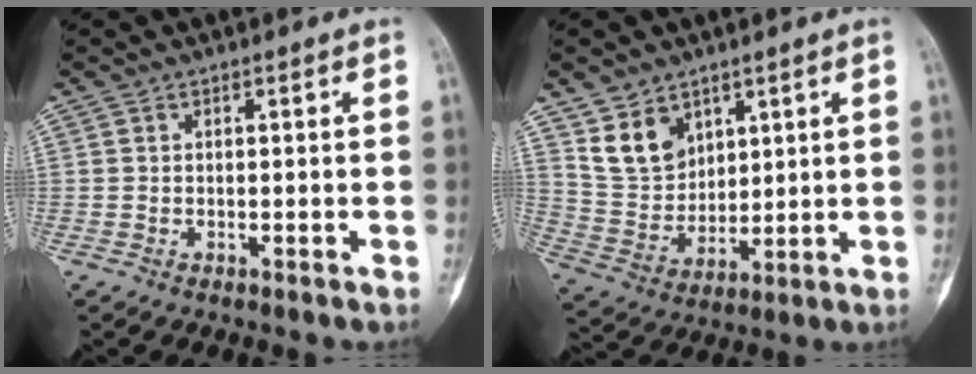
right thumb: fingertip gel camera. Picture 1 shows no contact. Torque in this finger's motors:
{"motor_torque": [-0.82, 0.94, -0.01, 0.09, 0.00]}